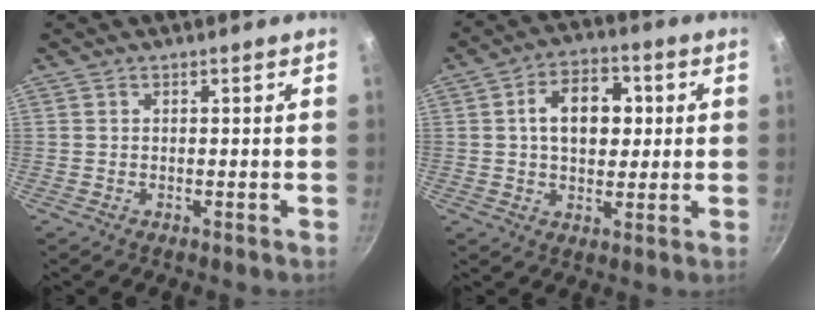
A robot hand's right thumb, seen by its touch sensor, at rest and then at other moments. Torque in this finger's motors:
{"motor_torque": [0.22, 2.47, 0.77, -0.01, 0.19]}